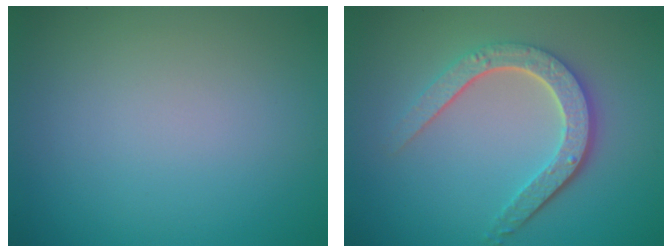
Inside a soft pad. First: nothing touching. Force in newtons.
{"total": 4.7, "press": 3.6, "slide": 3.1}